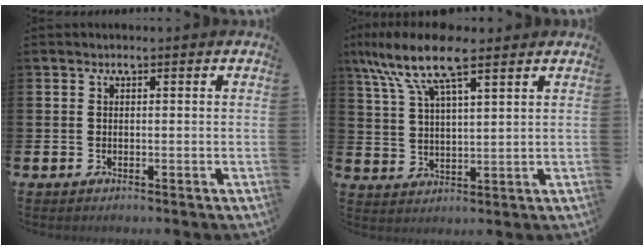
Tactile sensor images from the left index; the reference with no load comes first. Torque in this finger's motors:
{"motor_torque": [1.30, -0.84, 1.05, 0.21]}